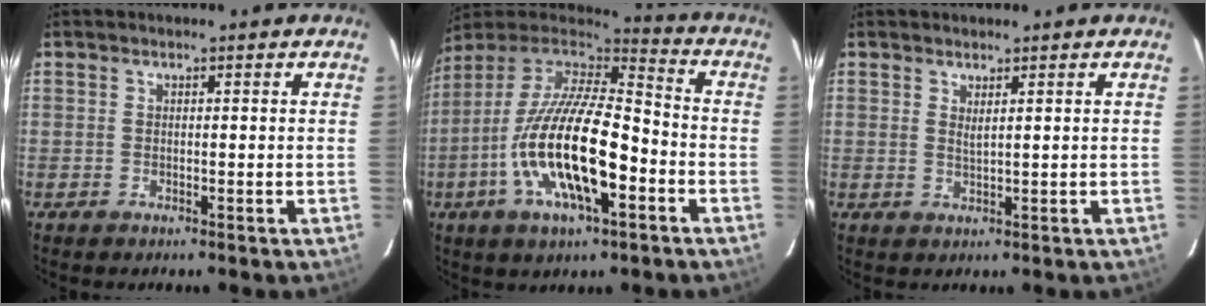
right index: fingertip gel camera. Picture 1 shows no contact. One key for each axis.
{"total": 22.0, "fx": -7.1, "fy": 7.6, "fz": 19.4, "tx": -0.370, "ty": -0.025, "tz": -0.135}
{"total": 1.4, "fx": 0.9, "fy": 0.1, "fz": 1.0, "tx": -0.020, "ty": -0.002, "tz": 0.016}